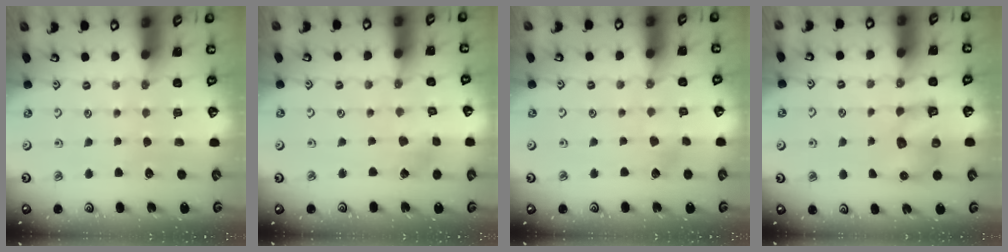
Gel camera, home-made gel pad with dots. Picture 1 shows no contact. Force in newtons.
{"total": 2.4, "press": 2.4, "slide": 0.2}
{"total": 1.3, "press": 1.3, "slide": 0.2}
{"total": 7.0, "press": 7.0, "slide": 0.1}